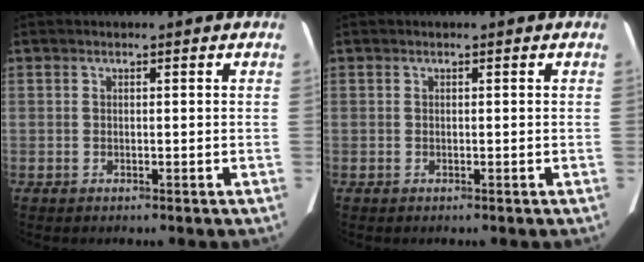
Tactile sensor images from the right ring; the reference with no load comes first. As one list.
[{"total": 0.0}]